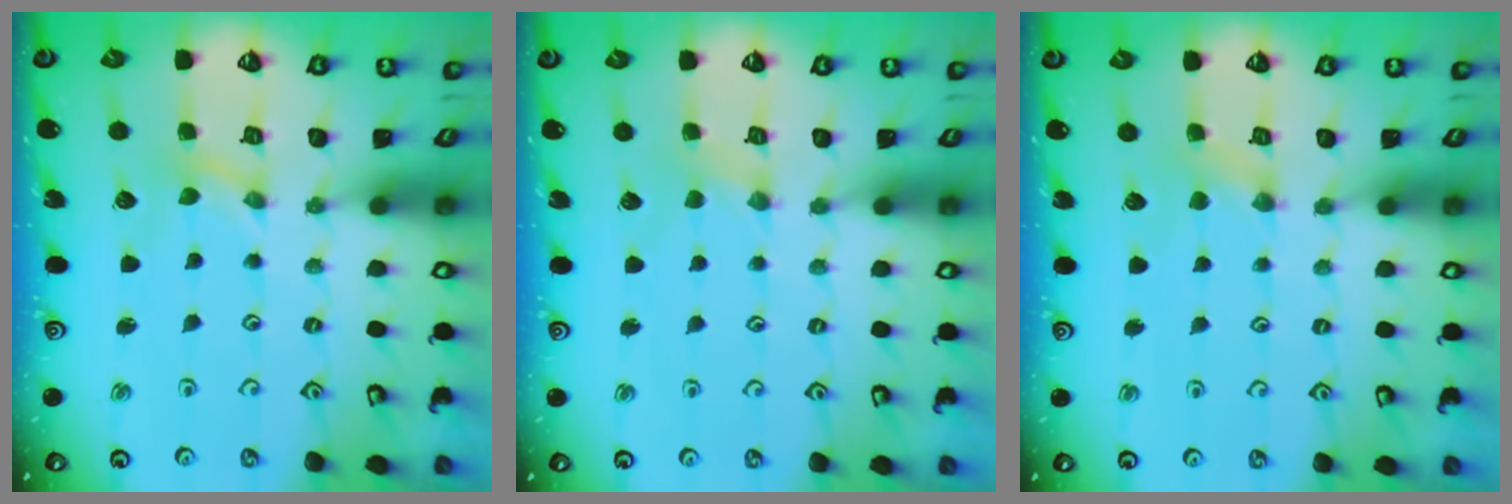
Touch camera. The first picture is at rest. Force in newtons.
{"total": 0.6, "press": 0.6, "slide": 0.2}
{"total": 2.0, "press": 2.0, "slide": 0.5}